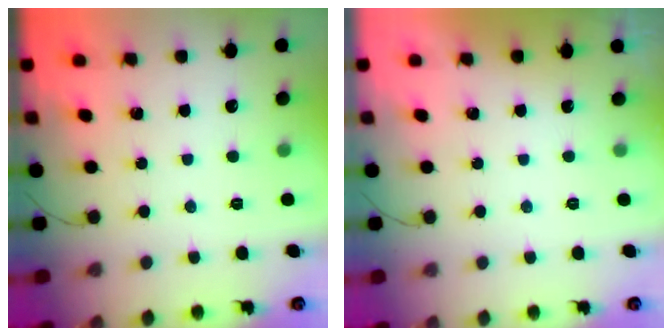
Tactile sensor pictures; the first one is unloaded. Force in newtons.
{"total": 0.0}